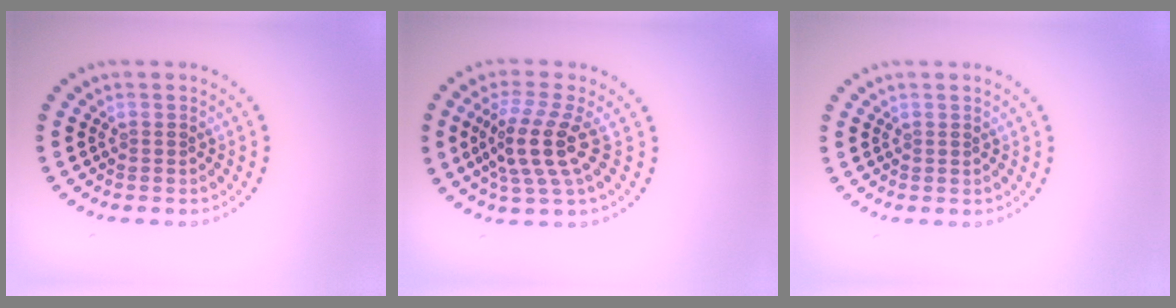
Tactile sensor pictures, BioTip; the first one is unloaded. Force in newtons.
{"total": 4.2, "press": 3.5, "slide": 2.3}
{"total": 0.0}